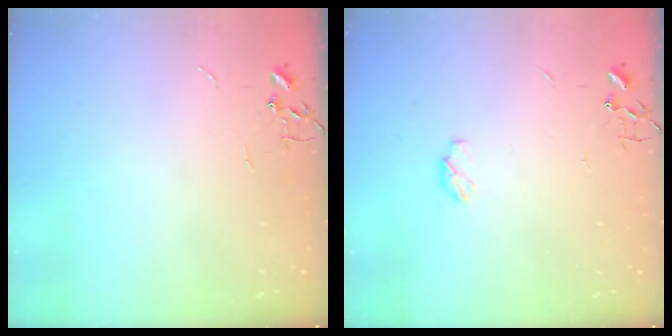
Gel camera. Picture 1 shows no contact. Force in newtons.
{"total": 4.0, "press": 3.9, "slide": 0.6}